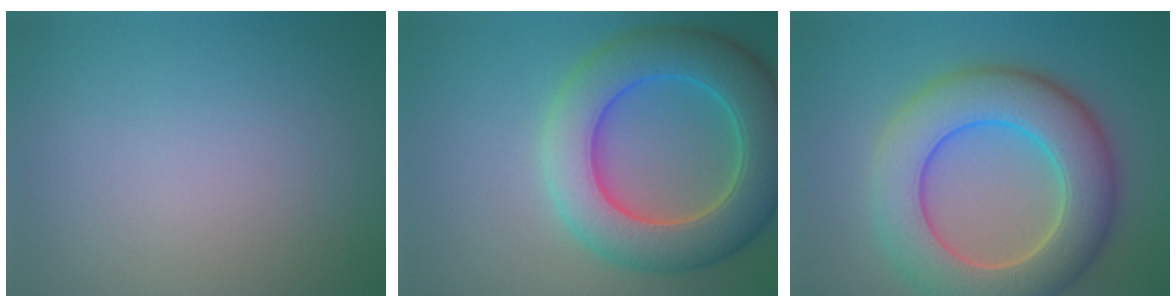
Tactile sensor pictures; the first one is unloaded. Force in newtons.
{"total": 9.5, "press": 9.5, "slide": 0.5}
{"total": 9.7, "press": 9.7, "slide": 0.3}